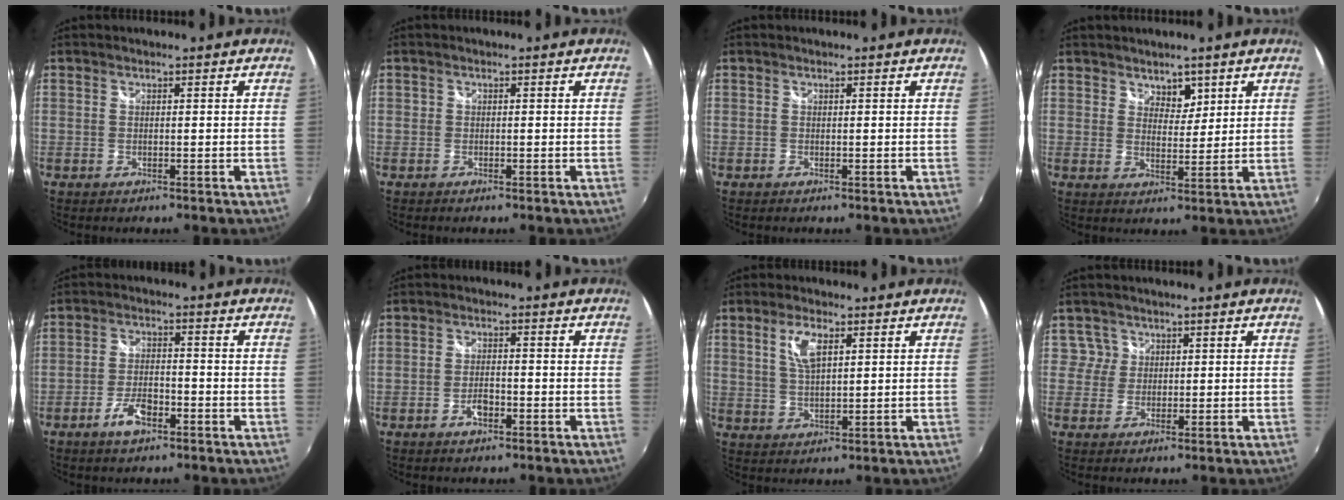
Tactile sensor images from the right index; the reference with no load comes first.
{"total": 0.8, "force": [-0.5, 0.6, 0.1], "torque": [-0.003, -0.003, -0.011]}
{"total": 0.0}
{"total": 3.7, "force": [2.5, 2.4, 1.3], "torque": [-0.011, -0.003, 0.041]}
{"total": 5.7, "force": [-3.4, 2.3, 3.9], "torque": [-0.086, 0.000, -0.059]}
{"total": 3.2, "force": [-1.8, 1.5, 2.3], "torque": [-0.050, 0.001, -0.033]}
{"total": 5.5, "force": [2.4, 2.2, 4.5], "torque": [-0.083, 0.003, 0.047]}
{"total": 2.8, "force": [0.7, 2.6, -0.4], "torque": [0.024, 0.017, 0.010]}